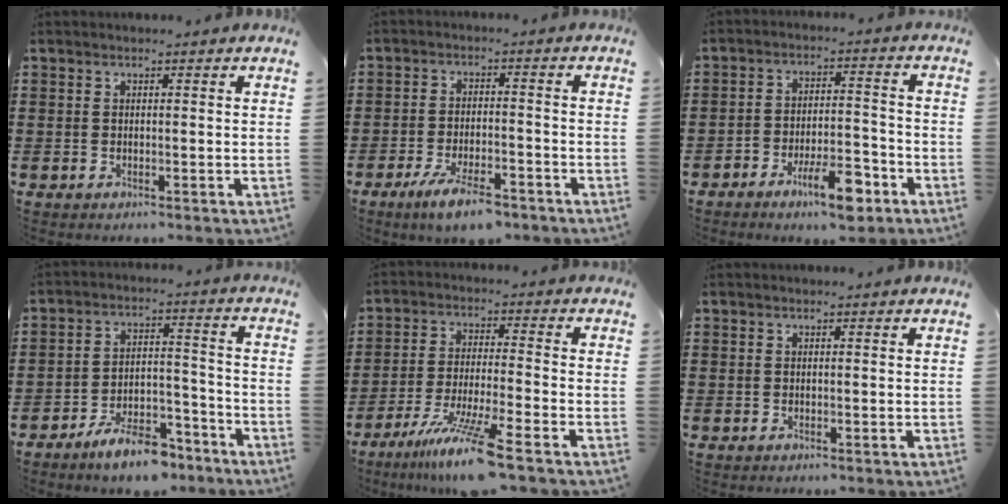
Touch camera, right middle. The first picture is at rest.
{"total": 6.1, "force": [-4.6, 1.5, 3.7], "torque": [-0.077, -0.003, -0.085]}
{"total": 8.2, "force": [-5.5, 2.6, 5.5], "torque": [-0.094, 0.012, -0.098]}
{"total": 8.3, "force": [-7.1, 2.2, 3.7], "torque": [-0.061, 0.021, -0.129]}
{"total": 9.8, "force": [-7.4, -0.4, 6.5], "torque": [-0.124, -0.013, -0.141]}
{"total": 0.0}